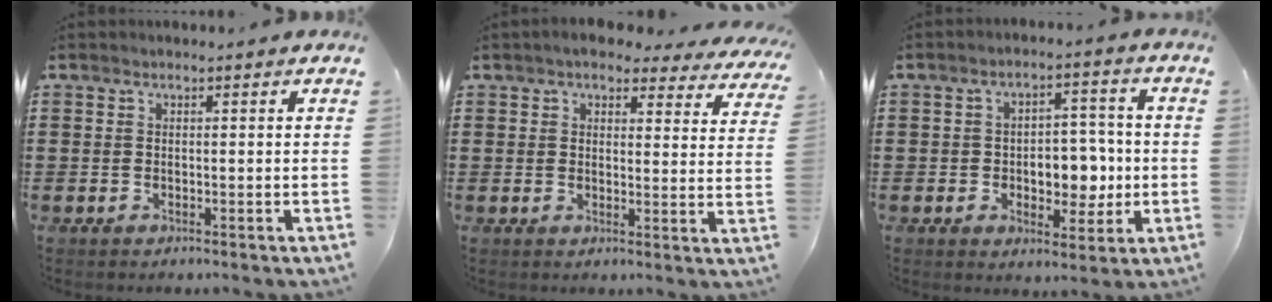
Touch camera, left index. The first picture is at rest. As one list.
[{"total": 4.6, "force": [4.1, 1.1, 1.7], "torque": [-0.041, -0.016, 0.072]}, {"total": 7.2, "force": [-1.0, 4.6, 5.4], "torque": [-0.080, 0.007, -0.024]}]